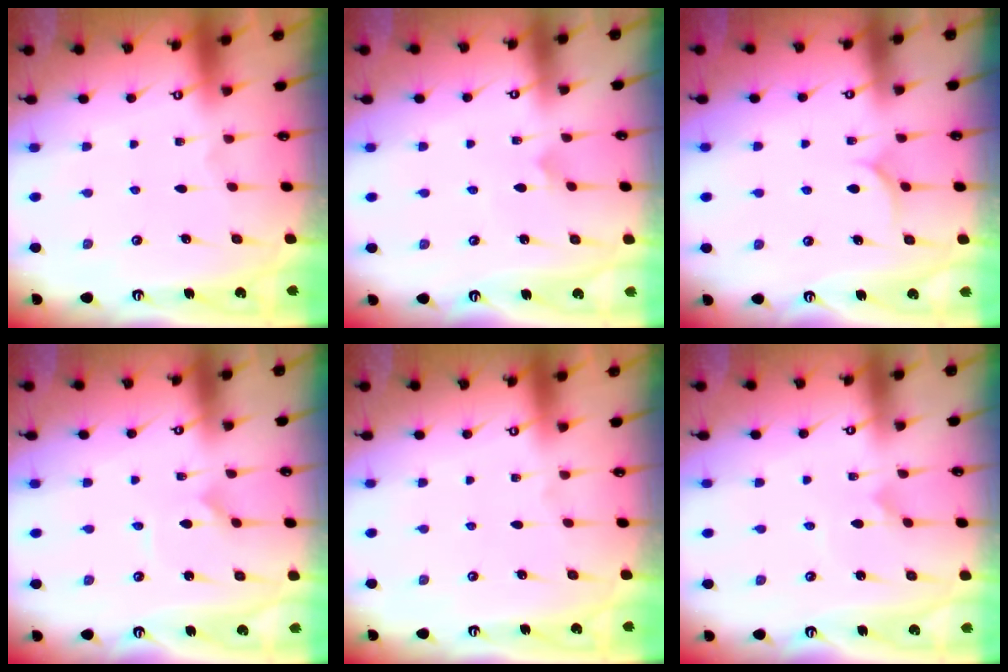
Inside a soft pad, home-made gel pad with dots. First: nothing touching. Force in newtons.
{"total": 3.6, "press": 3.6, "slide": 0.2}
{"total": 5.8, "press": 5.8, "slide": 0.4}
{"total": 1.4, "press": 1.4, "slide": 0.2}
{"total": 0.0}
{"total": 2.0, "press": 2.0, "slide": 0.2}